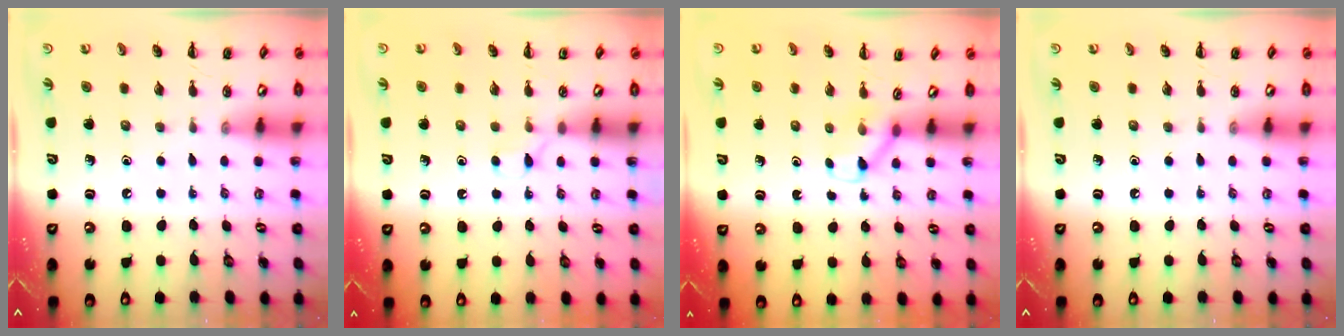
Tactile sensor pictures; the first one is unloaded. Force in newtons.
{"total": 2.6, "press": 2.4, "slide": 0.9}
{"total": 2.6, "press": 2.4, "slide": 0.9}
{"total": 0.0}